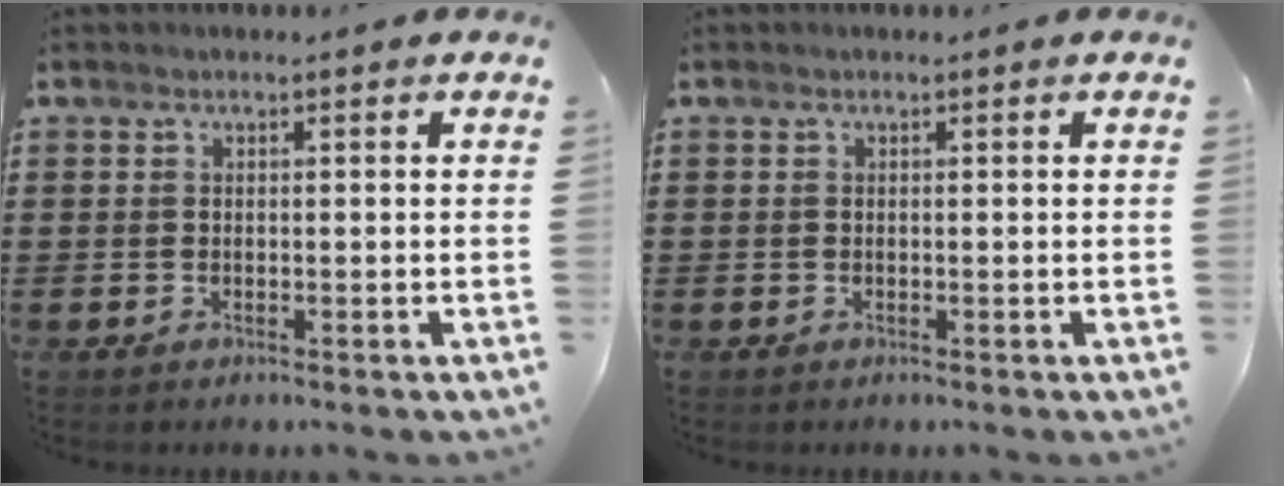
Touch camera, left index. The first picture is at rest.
{"total": 0.0}